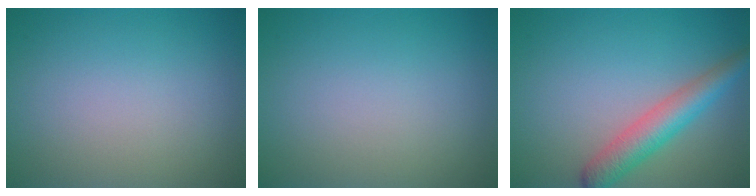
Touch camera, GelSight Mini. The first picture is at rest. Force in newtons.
{"total": 0.0}
{"total": 4.4, "press": 4.4, "slide": 0.1}